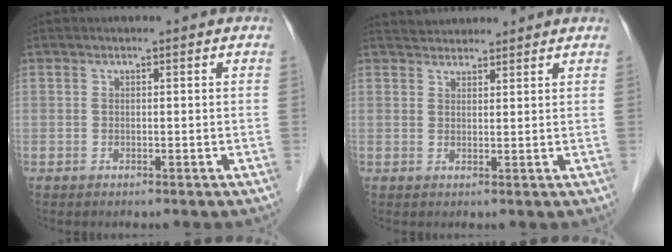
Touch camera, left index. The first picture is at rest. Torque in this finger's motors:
{"motor_torque": [0.10, -0.01, 0.04, 0.01]}